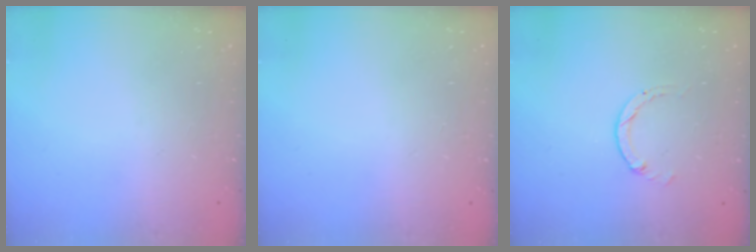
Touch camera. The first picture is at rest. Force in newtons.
{"total": 2.4, "press": 2.4, "slide": 0.2}
{"total": 0.0}